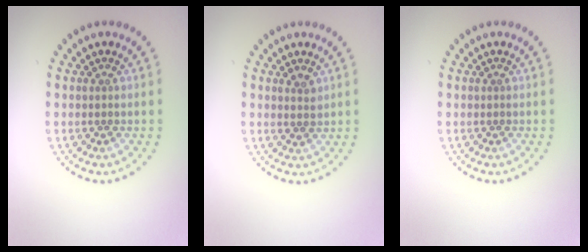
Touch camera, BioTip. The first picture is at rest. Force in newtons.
{"total": 1.2, "press": 1.0, "slide": 0.7}
{"total": 0.0}